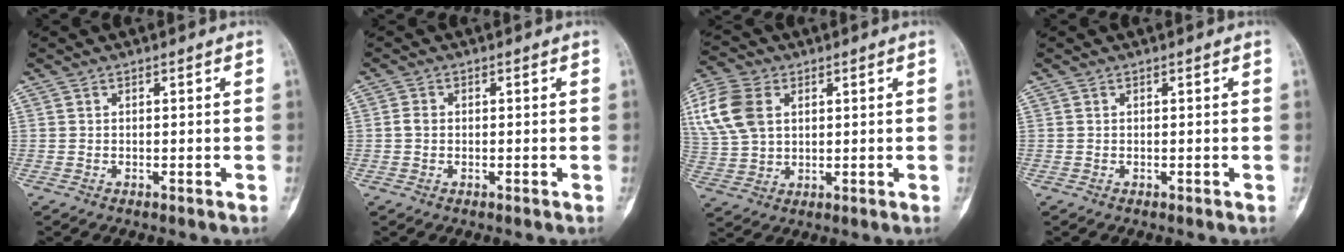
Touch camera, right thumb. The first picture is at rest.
{"total": 1.6, "force": [0.0, 1.3, 0.9], "torque": [-0.016, 0.003, -0.001]}
{"total": 12.4, "force": [3.8, 8.5, 8.1], "torque": [-0.173, 0.004, 0.077]}
{"total": 0.0}